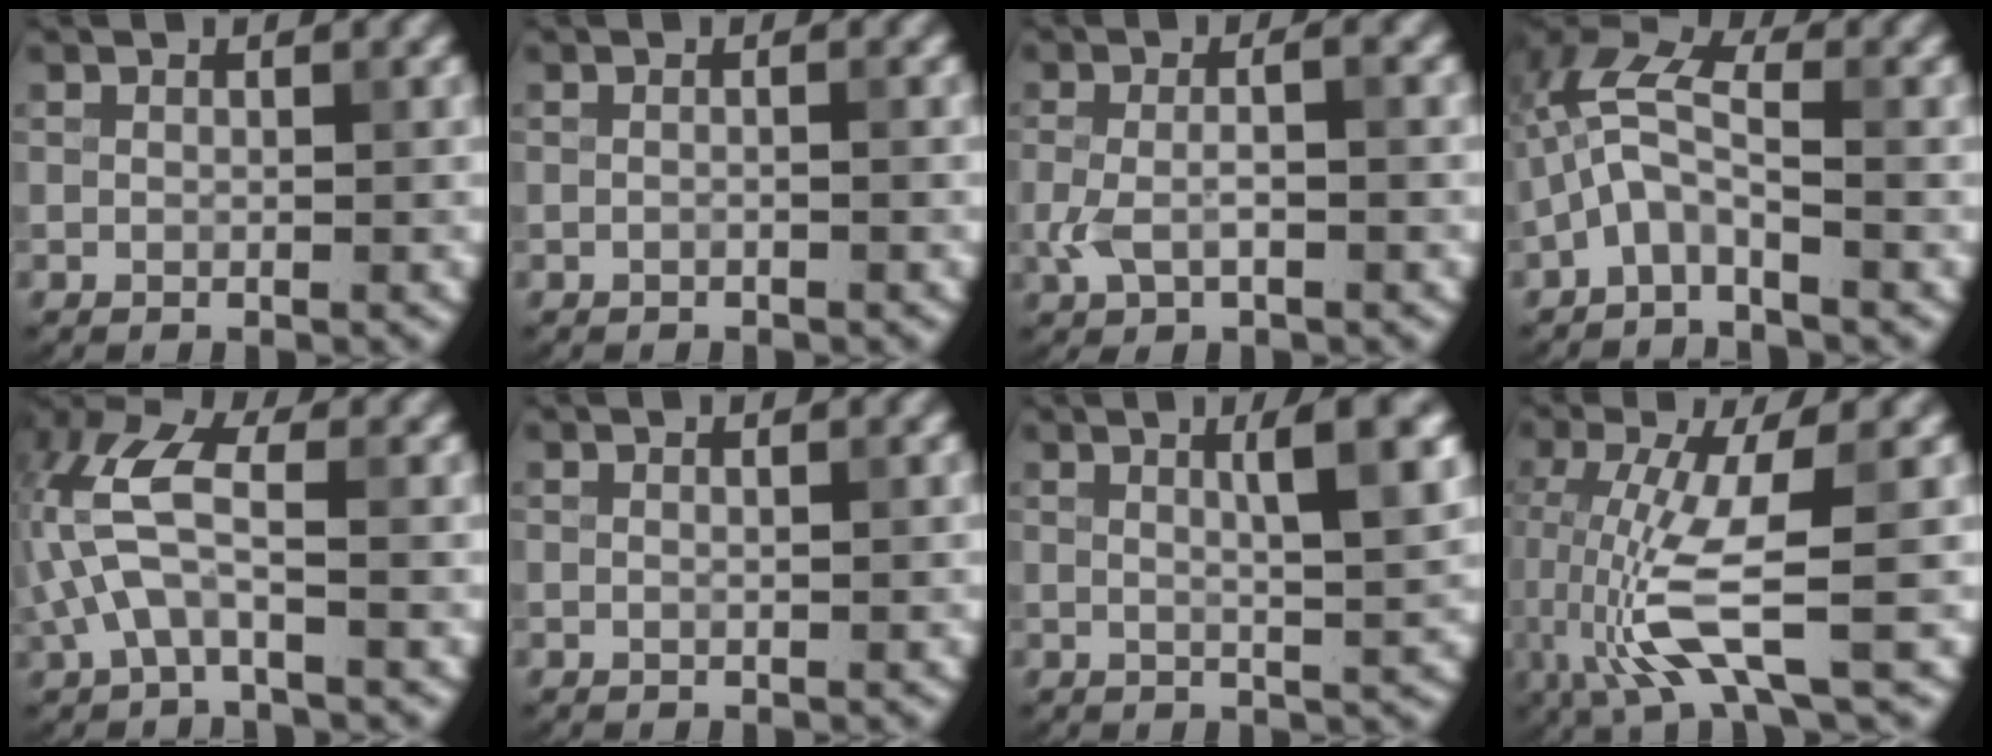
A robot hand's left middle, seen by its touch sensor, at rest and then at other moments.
{"total": 1.0, "force": [0.0, 0.4, 0.9], "torque": [-0.009, -0.016, -0.016]}
{"total": 3.1, "force": [-0.3, 0.9, 2.9], "torque": [-0.064, -0.002, -0.008]}
{"total": 4.3, "force": [-1.7, 1.4, 3.7], "torque": [-0.081, 0.019, -0.047]}
{"total": 6.1, "force": [-0.9, 2.8, 5.4], "torque": [-0.132, 0.022, -0.025]}
{"total": 0.8, "force": [0.2, 0.3, 0.7], "torque": [-0.008, -0.001, -0.005]}
{"total": 4.8, "force": [1.5, 0.9, 4.5], "torque": [-0.055, 0.004, 0.020]}
{"total": 7.5, "force": [-1.5, 1.6, 7.1], "torque": [-0.163, -0.015, -0.024]}